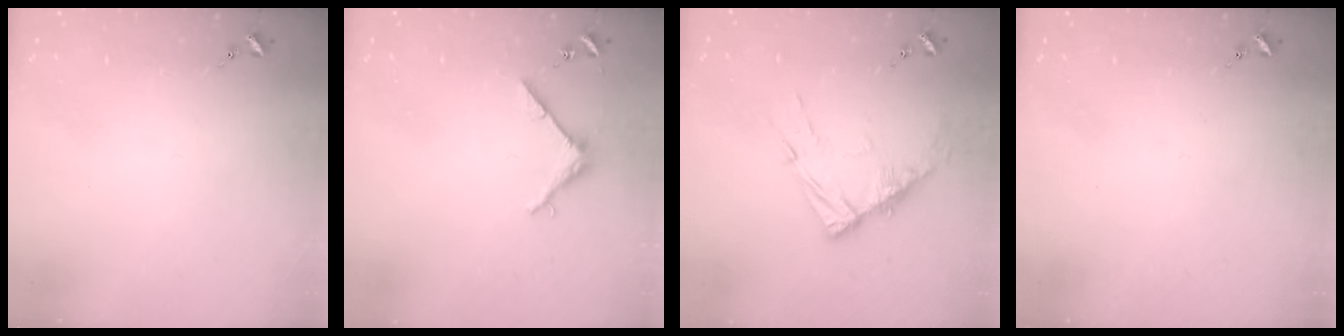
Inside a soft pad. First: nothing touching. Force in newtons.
{"total": 4.0, "press": 4.0, "slide": 0.4}
{"total": 11.3, "press": 11.2, "slide": 1.1}
{"total": 0.0}